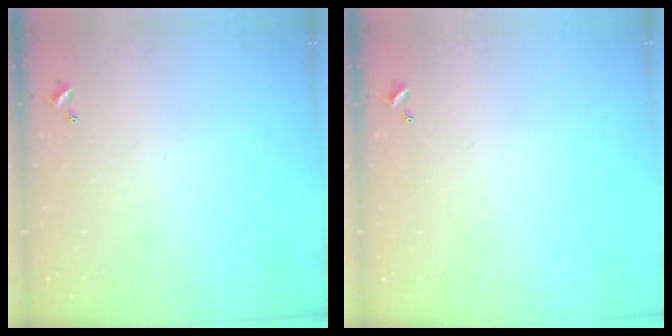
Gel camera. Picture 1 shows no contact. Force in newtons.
{"total": 0.0}